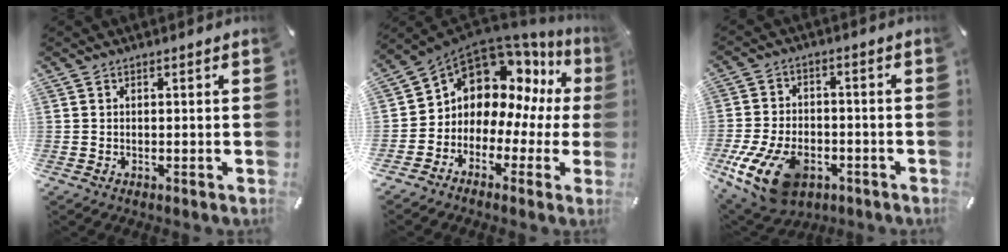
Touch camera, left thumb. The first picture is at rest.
{"total": 10.1, "force": [5.8, 7.8, 2.8], "torque": [-0.069, -0.065, 0.108]}
{"total": 16.0, "force": [-7.1, 10.1, 10.2], "torque": [-0.202, 0.035, -0.117]}